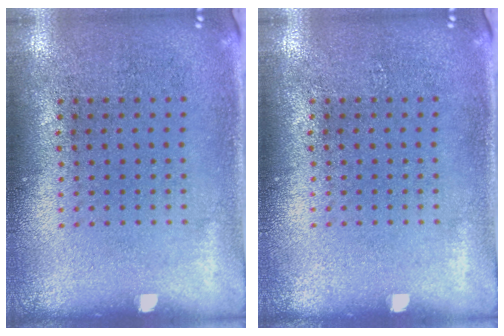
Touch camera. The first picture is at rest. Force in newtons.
{"total": 0.0}